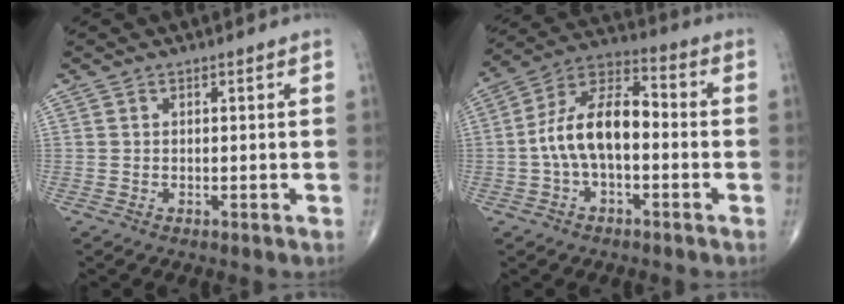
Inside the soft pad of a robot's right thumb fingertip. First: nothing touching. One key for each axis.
{"total": 13.0, "fx": -1.5, "fy": 6.8, "fz": 10.9, "tx": -0.193, "ty": 0.046, "tz": -0.036}